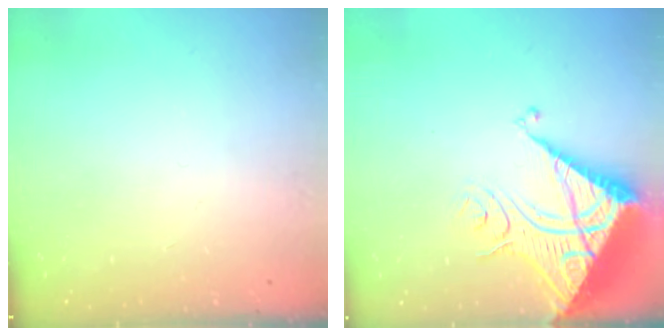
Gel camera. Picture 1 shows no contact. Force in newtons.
{"total": 13.7, "press": 13.7, "slide": 1.3}